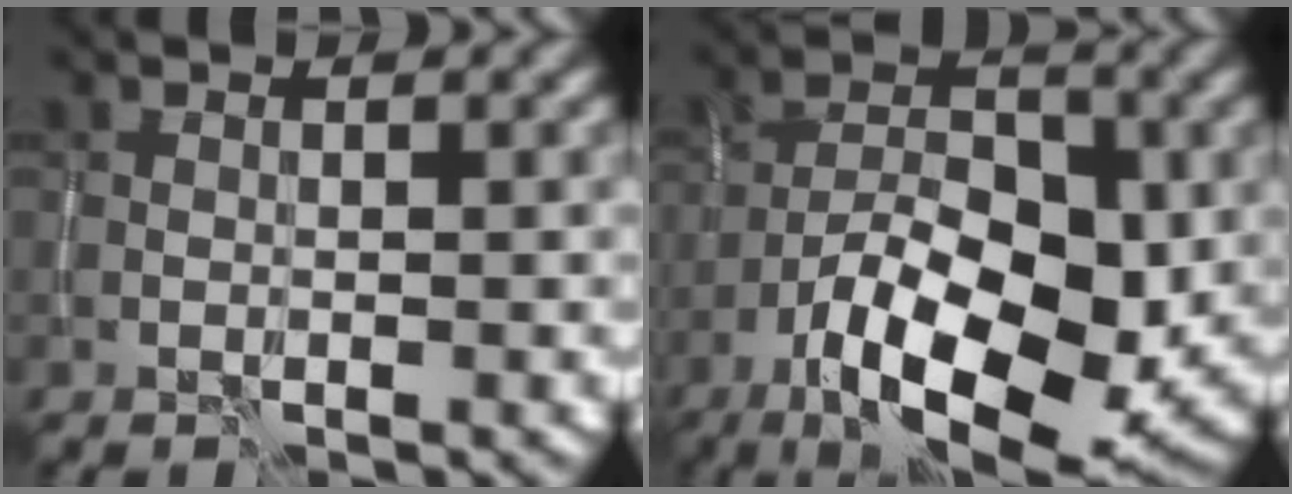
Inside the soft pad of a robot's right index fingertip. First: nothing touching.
{"total": 13.0, "force": [-6.0, 5.8, 10.0], "torque": [-0.159, -0.008, -0.105]}